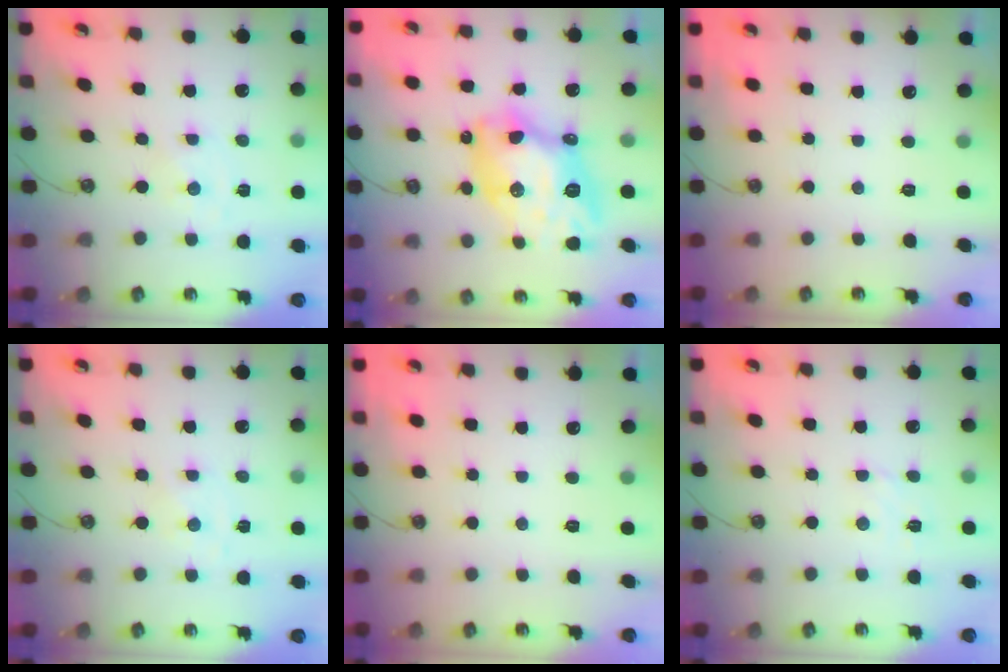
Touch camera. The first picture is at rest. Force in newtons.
{"total": 15.9, "press": 15.8, "slide": 1.9}
{"total": 0.0}
{"total": 0.0}
{"total": 0.0}
{"total": 2.8, "press": 2.7, "slide": 0.5}